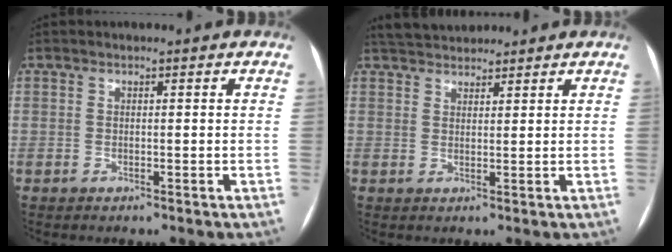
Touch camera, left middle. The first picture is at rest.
{"total": 5.8, "force": [5.4, 1.5, 1.7], "torque": [-0.028, 0.032, 0.094]}